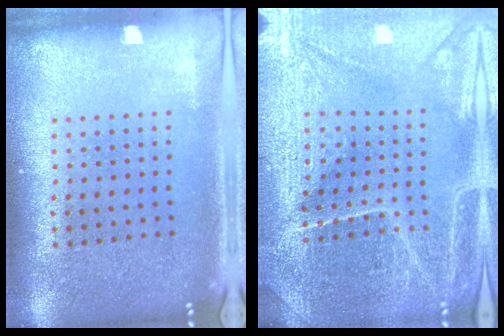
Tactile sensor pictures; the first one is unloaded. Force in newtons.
{"total": 4.3, "press": 4.2, "slide": 1.0}